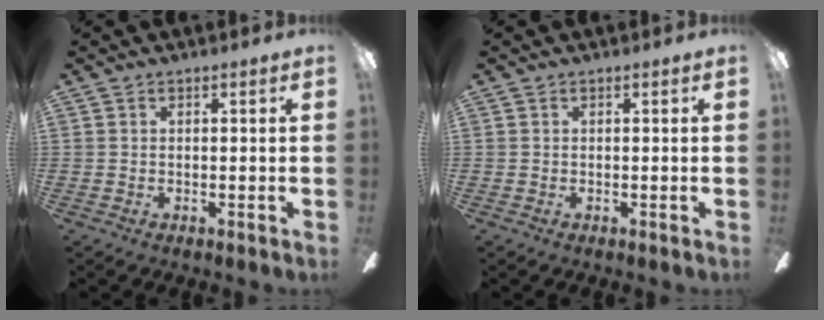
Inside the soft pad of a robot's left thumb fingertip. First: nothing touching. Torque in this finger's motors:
{"motor_torque": [0.00, 0.00, 0.04, -0.05, 0.00]}